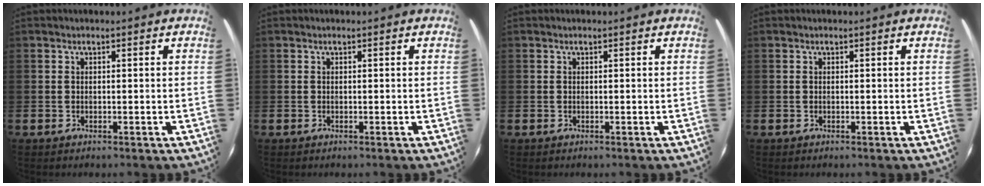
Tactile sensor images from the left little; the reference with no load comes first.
{"total": 0.0}
{"total": 0.0}
{"total": 0.0}